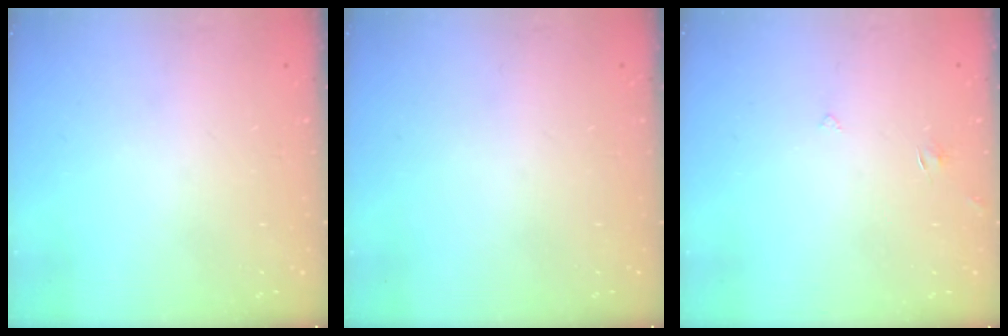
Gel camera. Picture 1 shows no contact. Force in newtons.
{"total": 0.0}
{"total": 2.5, "press": 2.5, "slide": 0.3}